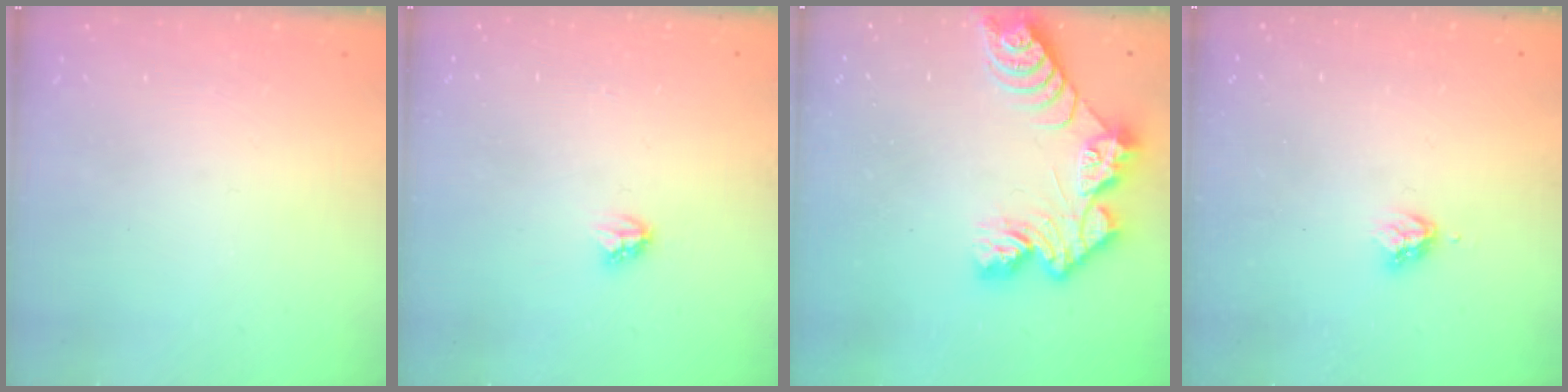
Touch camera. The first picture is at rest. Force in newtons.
{"total": 2.7, "press": 2.7, "slide": 0.3}
{"total": 11.8, "press": 11.7, "slide": 1.1}
{"total": 3.2, "press": 3.2, "slide": 0.5}